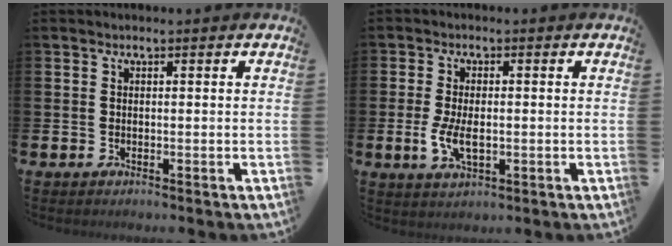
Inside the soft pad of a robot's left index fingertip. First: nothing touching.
{"total": 4.5, "force": [-0.4, 2.4, 3.9], "torque": [-0.069, -0.001, -0.009]}